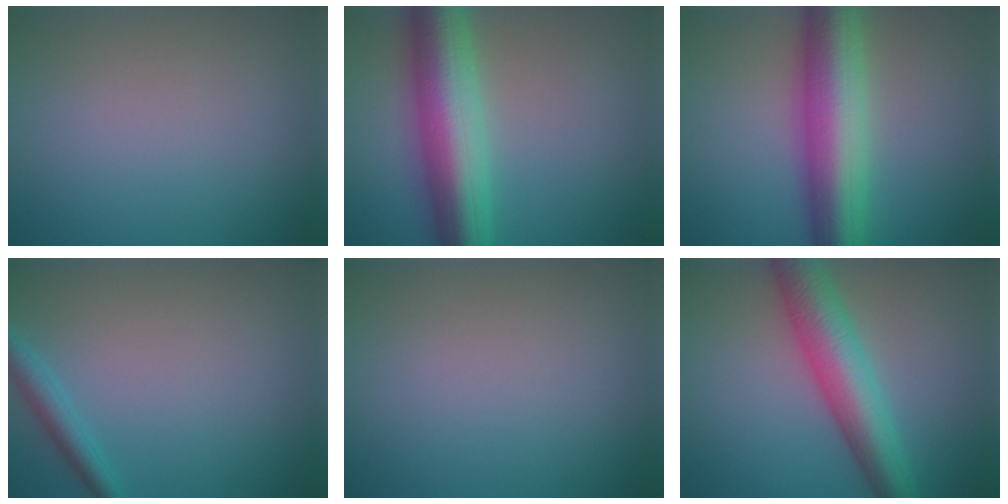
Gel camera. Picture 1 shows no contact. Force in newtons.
{"total": 10.0, "press": 10.0, "slide": 0.2}
{"total": 9.8, "press": 9.8, "slide": 0.2}
{"total": 2.2, "press": 2.2, "slide": 0.1}
{"total": 0.0}
{"total": 7.0, "press": 7.0, "slide": 0.2}